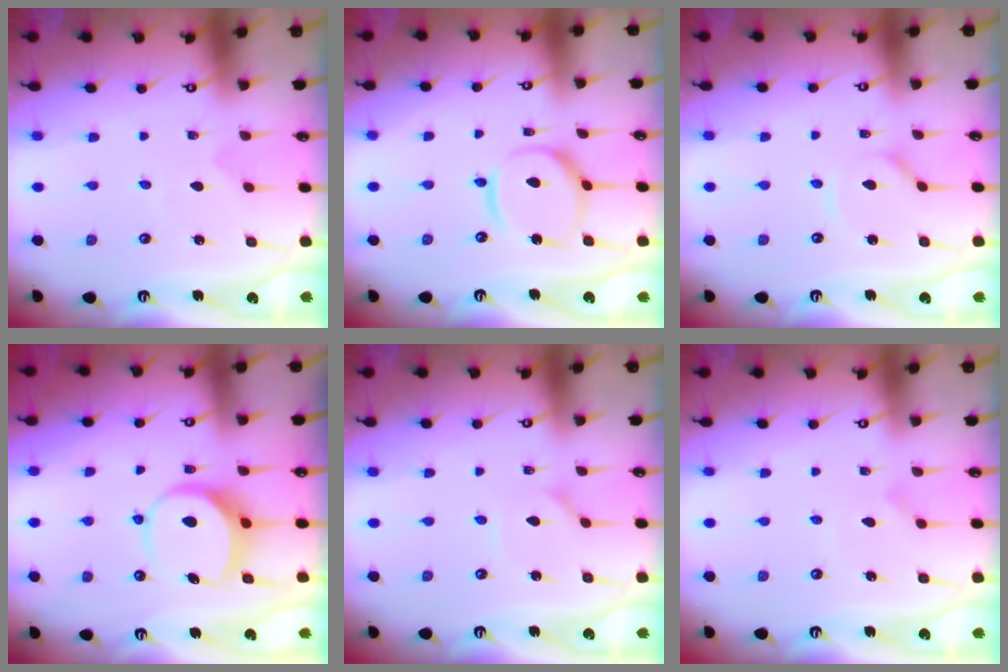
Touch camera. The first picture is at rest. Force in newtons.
{"total": 12.1, "press": 12.0, "slide": 1.1}
{"total": 2.8, "press": 2.8, "slide": 0.3}
{"total": 9.0, "press": 9.0, "slide": 0.8}
{"total": 1.2, "press": 1.2, "slide": 0.2}
{"total": 3.0, "press": 3.0, "slide": 0.2}